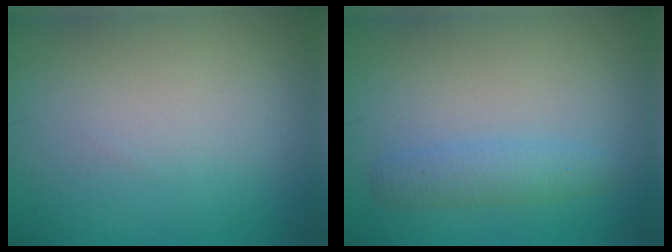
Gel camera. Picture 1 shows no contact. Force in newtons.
{"total": 2.2, "press": 2.2, "slide": 0.2}